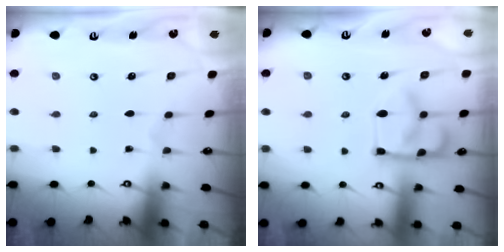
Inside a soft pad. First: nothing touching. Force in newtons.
{"total": 11.0, "press": 10.9, "slide": 1.4}